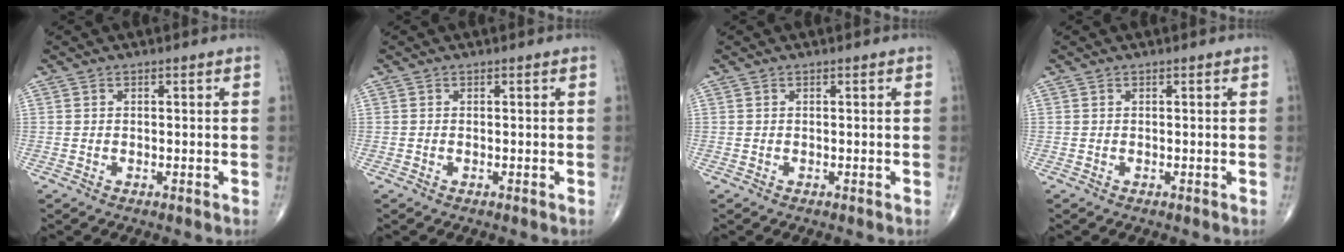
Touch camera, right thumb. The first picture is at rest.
{"total": 0.0}
{"total": 0.0}
{"total": 0.0}